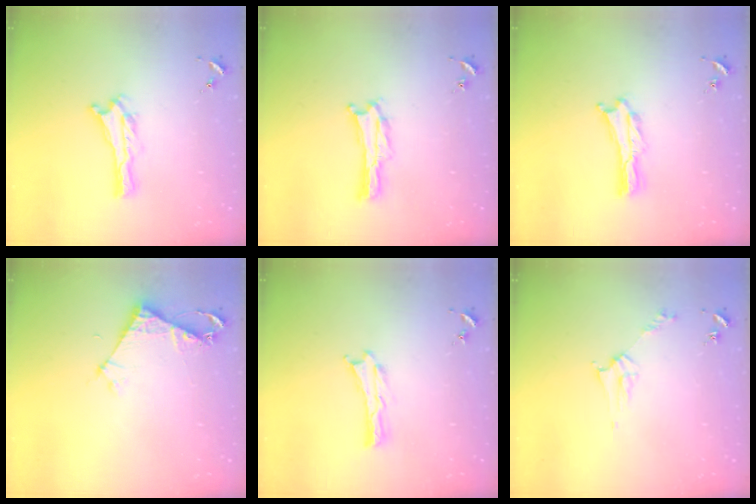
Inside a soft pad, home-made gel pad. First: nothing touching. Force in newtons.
{"total": 0.0}
{"total": 0.7, "press": 0.7, "slide": 0.2}
{"total": 4.0, "press": 4.0, "slide": 0.3}
{"total": 0.0}
{"total": 2.8, "press": 2.8, "slide": 0.3}